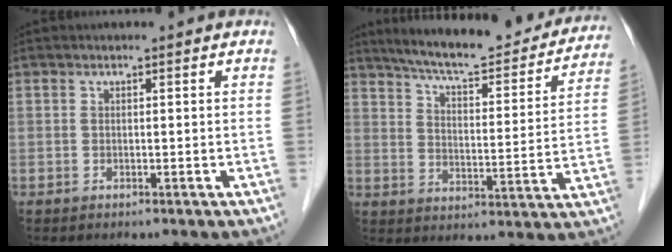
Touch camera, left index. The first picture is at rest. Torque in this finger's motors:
{"motor_torque": [-0.18, -0.72, 0.34, 0.09]}